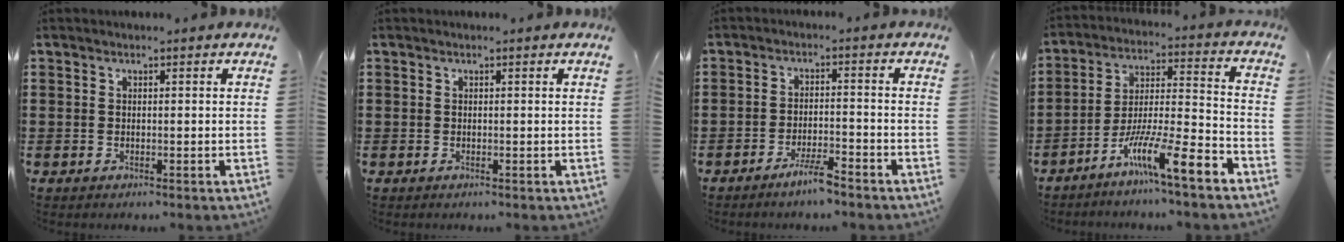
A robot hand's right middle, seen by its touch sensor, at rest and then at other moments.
{"total": 0.0}
{"total": 4.0, "force": [-3.3, 0.4, 2.3], "torque": [-0.044, 0.003, -0.062]}
{"total": 11.2, "force": [-8.0, 1.2, 7.8], "torque": [-0.136, 0.004, -0.154]}